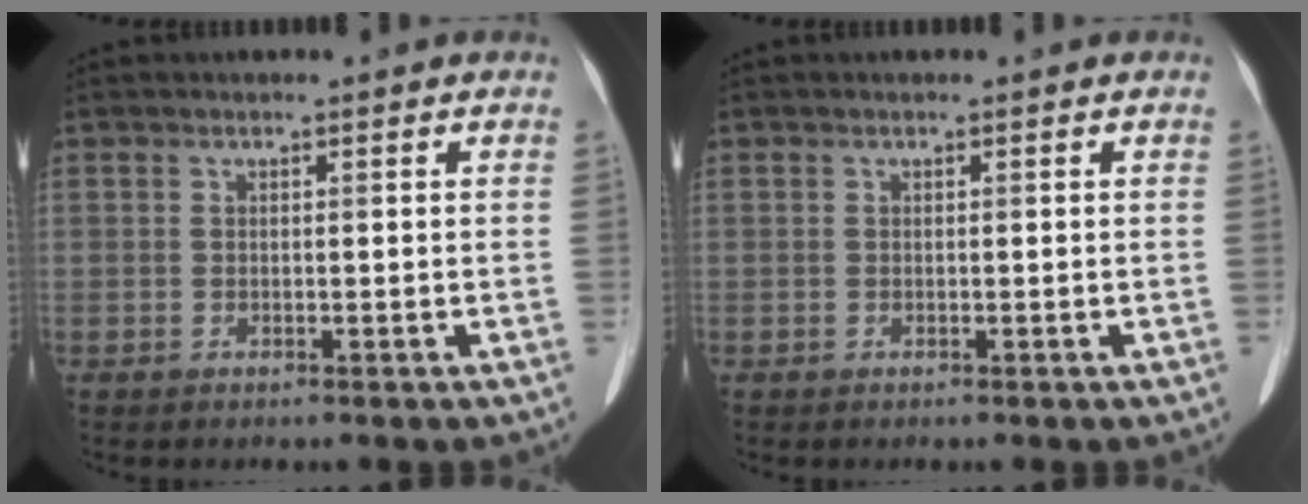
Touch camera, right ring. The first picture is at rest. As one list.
[{"total": 0.0}]